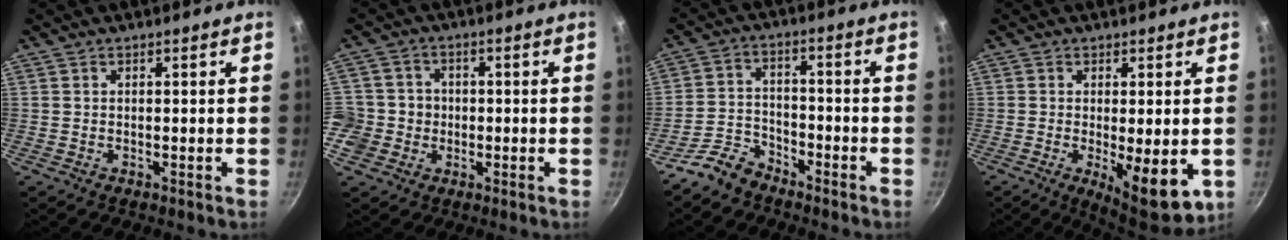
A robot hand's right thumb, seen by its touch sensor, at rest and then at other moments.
{"total": 7.0, "force": [-1.3, 6.7, 1.5], "torque": [0.004, 0.016, -0.032]}
{"total": 6.4, "force": [-5.4, 3.1, 1.4], "torque": [-0.018, 0.056, -0.111]}
{"total": 10.3, "force": [-2.1, 3.3, 9.6], "torque": [-0.119, -0.010, -0.016]}